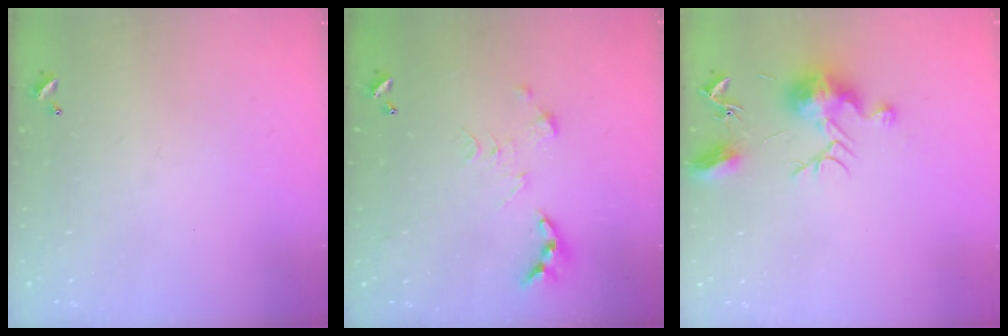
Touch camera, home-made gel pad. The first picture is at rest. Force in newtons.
{"total": 0.0}
{"total": 12.0, "press": 12.0, "slide": 0.5}